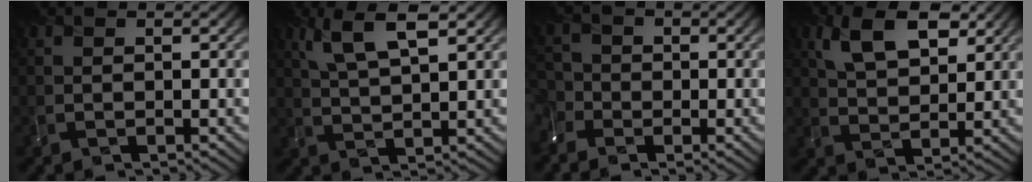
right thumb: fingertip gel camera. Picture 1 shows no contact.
{"total": 6.5, "force": [3.5, 2.0, 5.2], "torque": [-0.107, 0.005, 0.070]}
{"total": 3.3, "force": [-2.0, 2.4, 1.2], "torque": [-0.044, -0.008, -0.046]}
{"total": 8.2, "force": [3.9, 4.3, 5.9], "torque": [-0.115, 0.004, 0.073]}